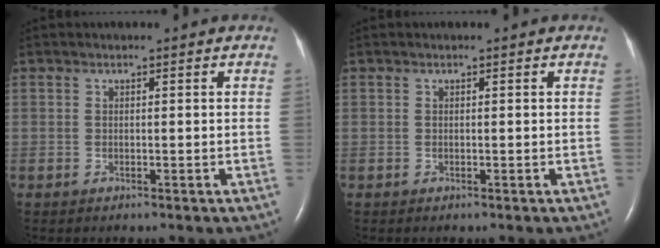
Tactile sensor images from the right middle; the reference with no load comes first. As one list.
[{"total": 0.0}]